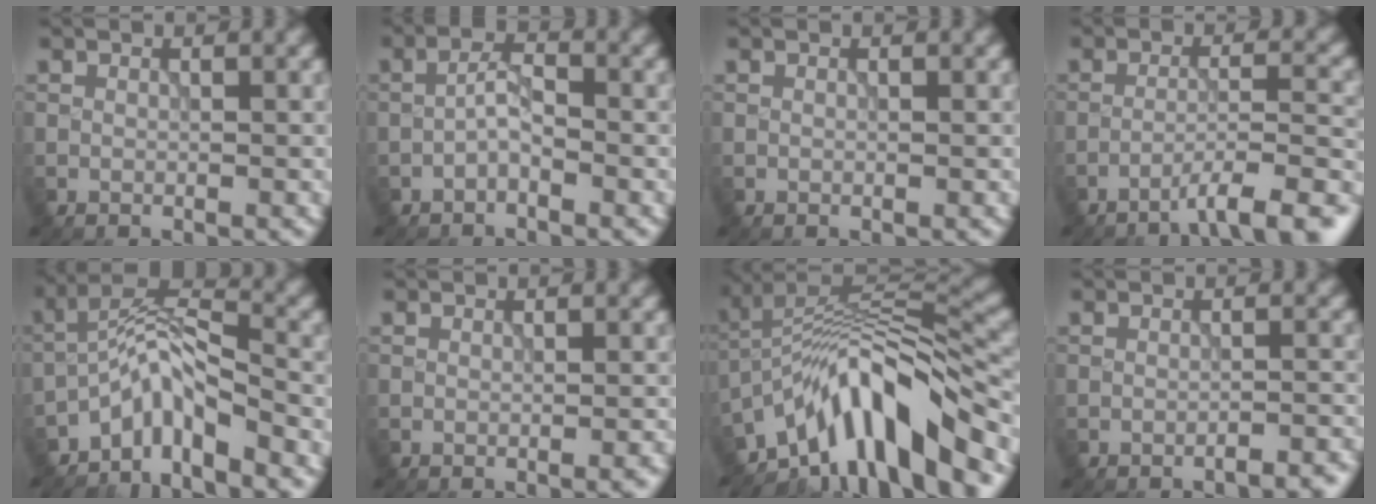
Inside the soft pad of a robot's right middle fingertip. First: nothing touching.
{"total": 1.6, "force": [-0.8, 0.5, 1.3], "torque": [-0.028, 0.008, -0.021]}
{"total": 0.0}
{"total": 5.9, "force": [-4.2, 0.9, 4.1], "torque": [-0.059, 0.007, -0.064]}
{"total": 4.7, "force": [-3.4, 1.3, 3.0], "torque": [-0.049, 0.009, -0.073]}
{"total": 0.7, "force": [-0.3, 0.2, 0.6], "torque": [-0.007, -0.001, -0.006]}
{"total": 12.2, "force": [-7.1, 3.9, 9.1], "torque": [-0.141, 0.018, -0.129]}
{"total": 2.1, "force": [-1.7, 0.5, 1.1], "torque": [-0.008, 0.005, -0.025]}